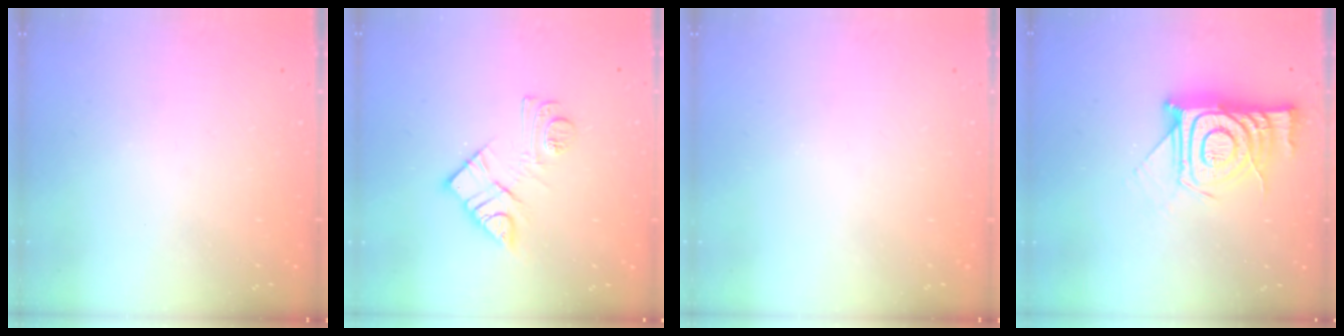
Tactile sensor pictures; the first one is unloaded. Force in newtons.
{"total": 11.1, "press": 11.0, "slide": 0.8}
{"total": 0.0}
{"total": 15.2, "press": 15.1, "slide": 1.1}